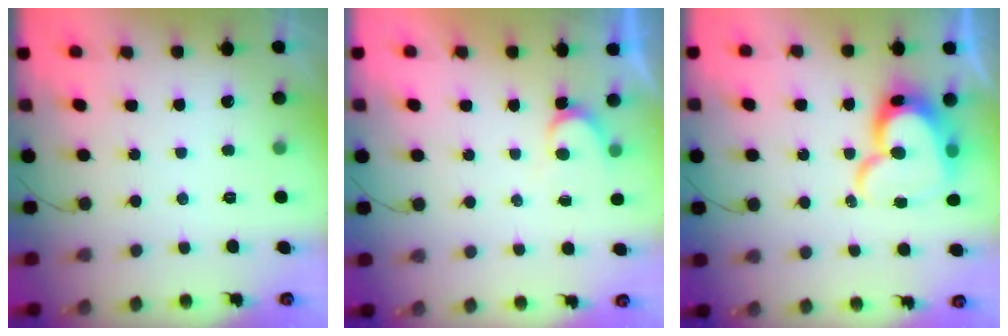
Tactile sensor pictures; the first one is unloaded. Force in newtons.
{"total": 4.0, "press": 4.0, "slide": 0.5}
{"total": 17.2, "press": 17.1, "slide": 1.2}